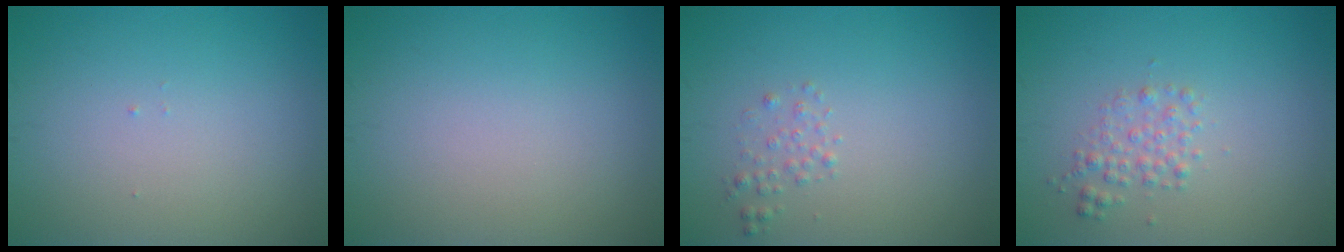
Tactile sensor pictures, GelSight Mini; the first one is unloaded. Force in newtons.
{"total": 0.0}
{"total": 1.0, "press": 1.0, "slide": 0.1}
{"total": 1.7, "press": 1.7, "slide": 0.1}